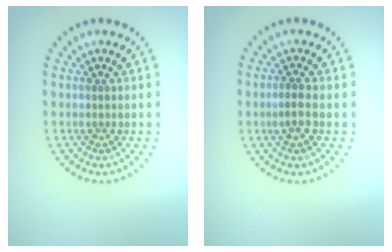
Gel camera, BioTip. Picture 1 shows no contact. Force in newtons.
{"total": 1.8, "press": 1.7, "slide": 0.6}